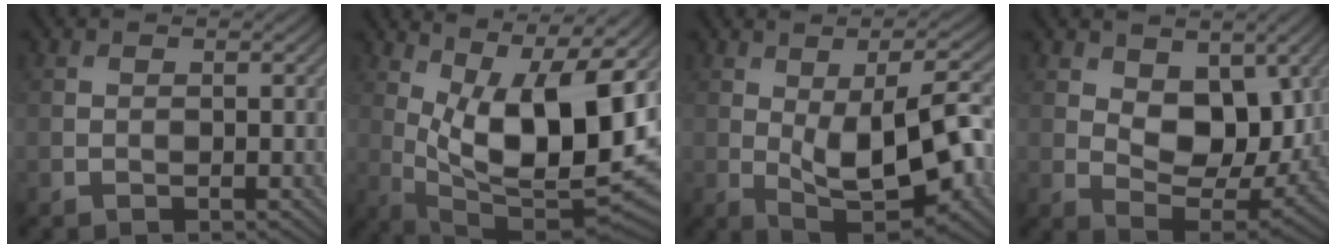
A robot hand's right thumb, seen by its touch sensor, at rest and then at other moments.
{"total": 15.1, "force": [3.8, 5.3, 13.6], "torque": [-0.232, 0.000, 0.076]}
{"total": 12.9, "force": [-1.2, 5.6, 11.5], "torque": [-0.187, -0.003, -0.012]}
{"total": 9.1, "force": [3.2, 5.4, 6.6], "torque": [-0.130, -0.015, 0.051]}